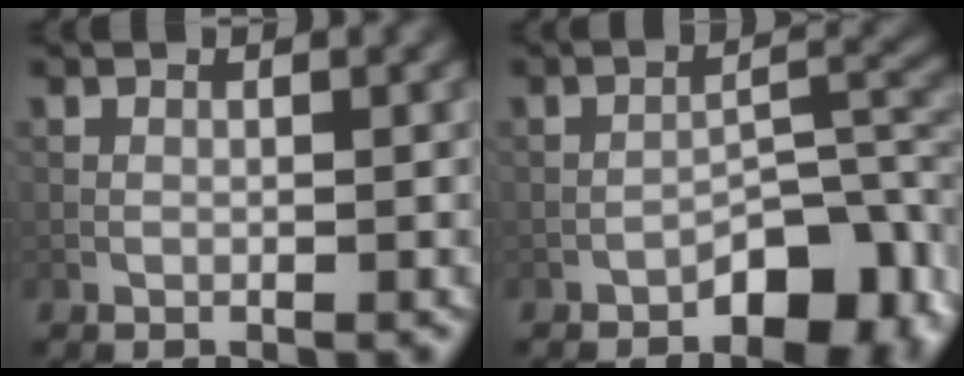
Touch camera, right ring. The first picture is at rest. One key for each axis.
{"total": 6.5, "fx": -4.0, "fy": 2.6, "fz": 4.4, "tx": -0.052, "ty": 0.019, "tz": -0.059}